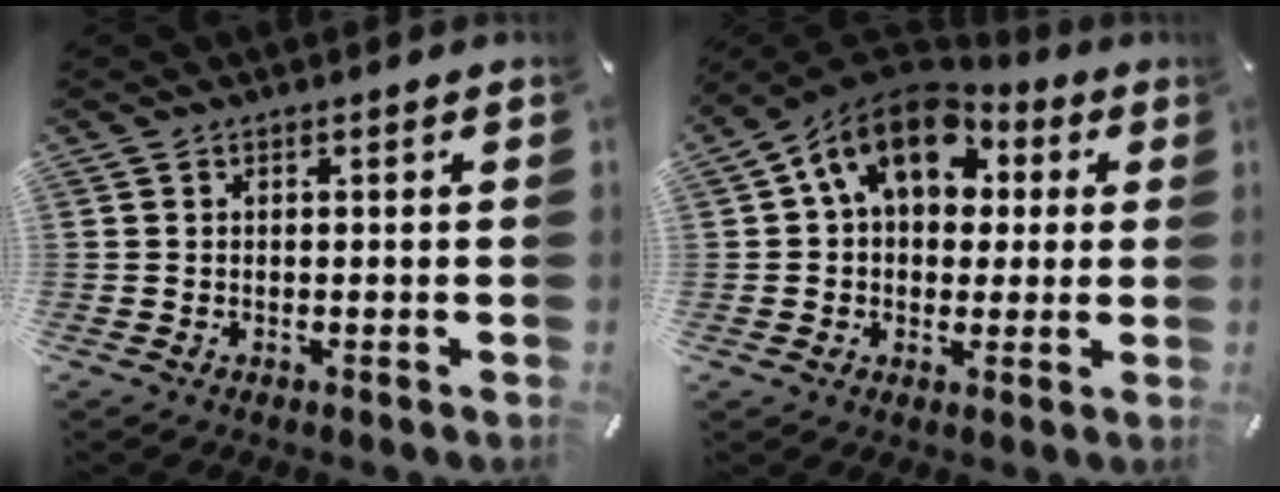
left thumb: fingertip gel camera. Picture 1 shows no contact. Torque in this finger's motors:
{"motor_torque": [2.50, 2.51, 2.01, -0.76, 0.19]}